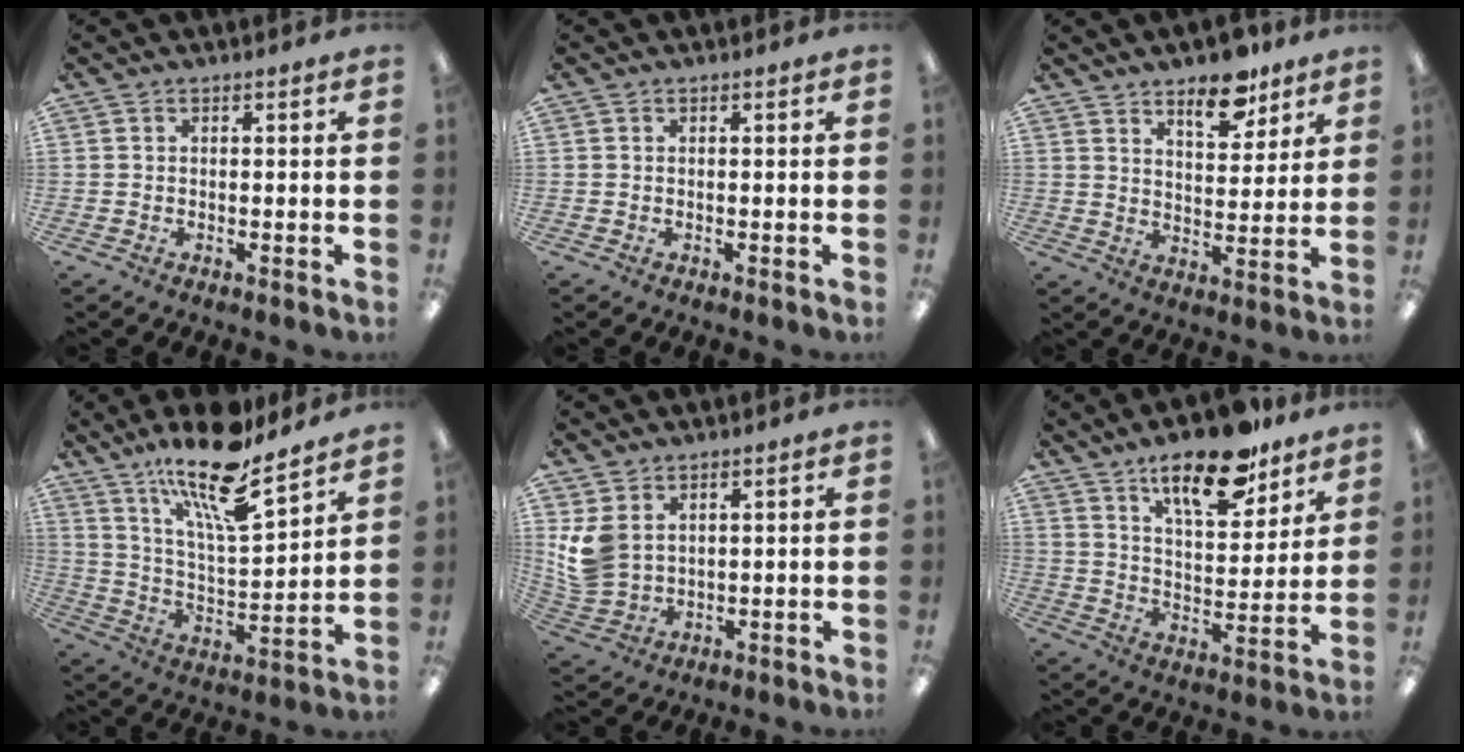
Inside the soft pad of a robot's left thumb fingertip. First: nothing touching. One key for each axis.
{"total": 0.0}
{"total": 10.6, "fx": 7.6, "fy": 4.6, "fz": 5.8, "tx": -0.060, "ty": -0.048, "tz": 0.125}
{"total": 18.5, "fx": 14.7, "fy": 4.1, "fz": 10.5, "tx": -0.192, "ty": -0.089, "tz": 0.247}
{"total": 8.1, "fx": 3.3, "fy": 6.1, "fz": 4.3, "tx": -0.108, "ty": -0.004, "tz": 0.068}
{"total": 16.8, "fx": 12.3, "fy": 6.1, "fz": 9.6, "tx": -0.146, "ty": -0.067, "tz": 0.206}